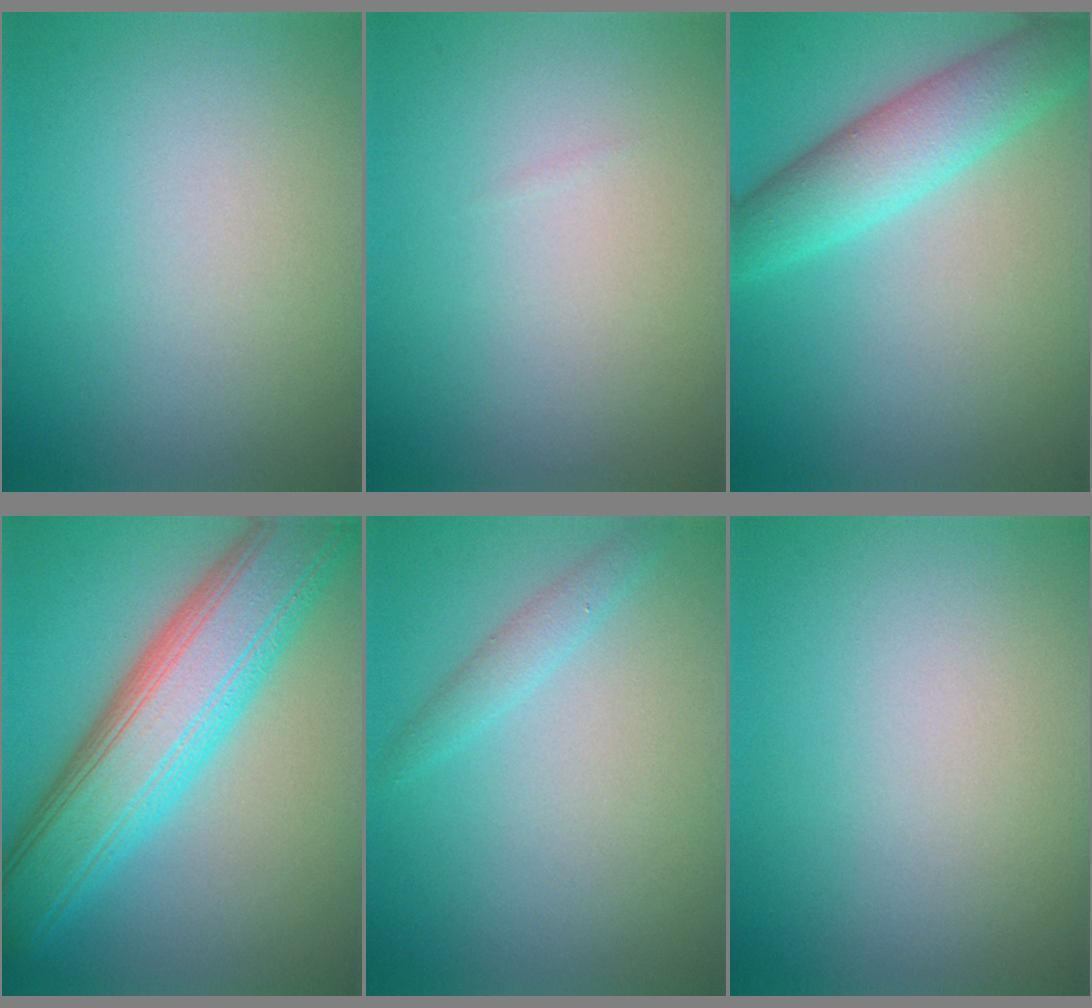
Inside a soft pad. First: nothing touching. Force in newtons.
{"total": 0.0}
{"total": 5.6, "press": 5.6, "slide": 0.2}
{"total": 10.2, "press": 10.2, "slide": 0.4}
{"total": 1.5, "press": 1.5, "slide": 0.1}
{"total": 0.0}